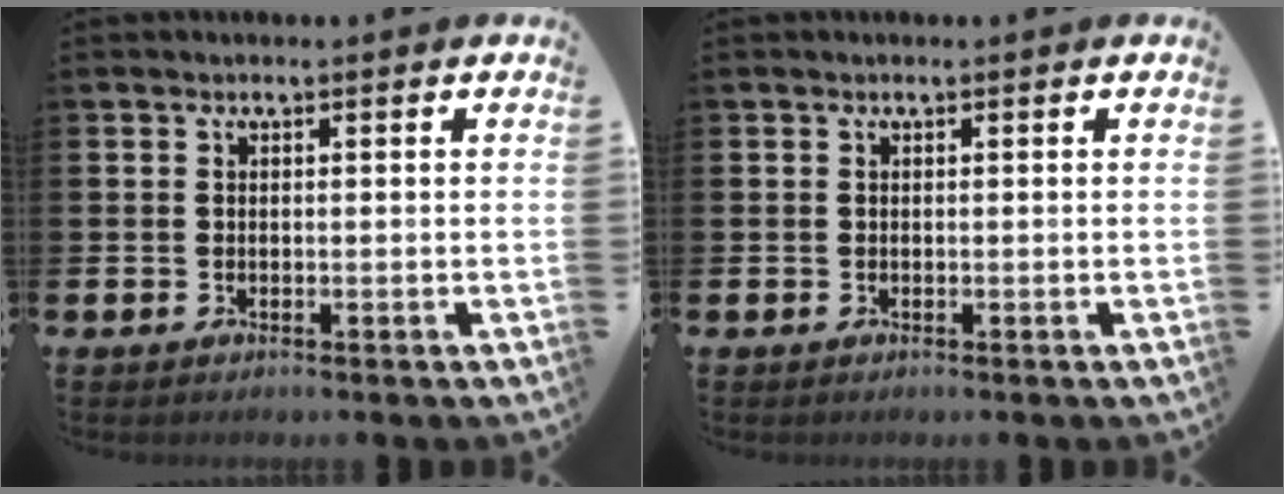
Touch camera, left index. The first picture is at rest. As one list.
[{"total": 0.0}]